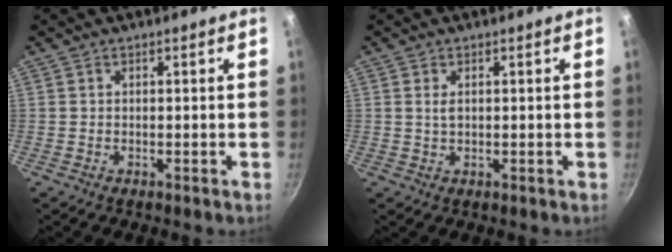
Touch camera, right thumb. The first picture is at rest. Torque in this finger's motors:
{"motor_torque": [-0.26, 0.18, -0.32, 0.07, -0.07]}